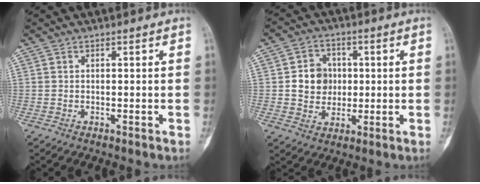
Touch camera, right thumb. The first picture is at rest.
{"total": 7.9, "force": [0.6, 7.0, 3.8], "torque": [-0.027, 0.003, 0.009]}